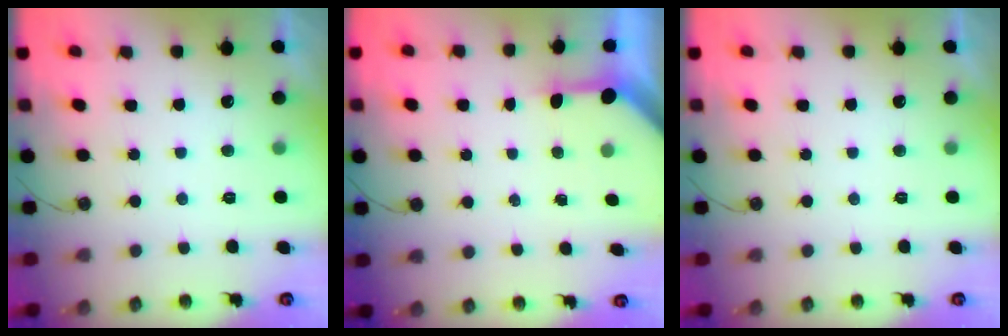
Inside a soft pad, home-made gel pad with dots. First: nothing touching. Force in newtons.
{"total": 3.4, "press": 3.4, "slide": 0.3}
{"total": 0.6, "press": 0.5, "slide": 0.2}